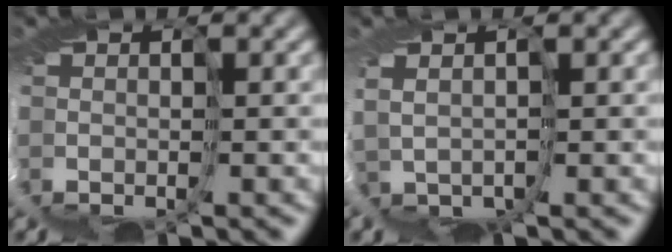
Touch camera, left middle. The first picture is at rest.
{"total": 1.7, "force": [1.7, 0.4, -0.1], "torque": [0.003, 0.010, 0.019]}